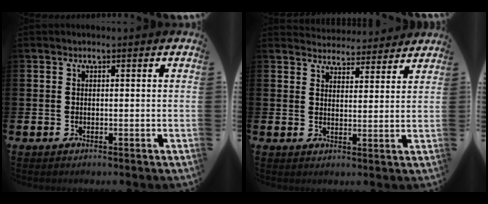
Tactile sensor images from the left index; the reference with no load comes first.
{"total": 4.2, "force": [4.1, 0.8, -0.2], "torque": [-0.005, -0.027, 0.073]}